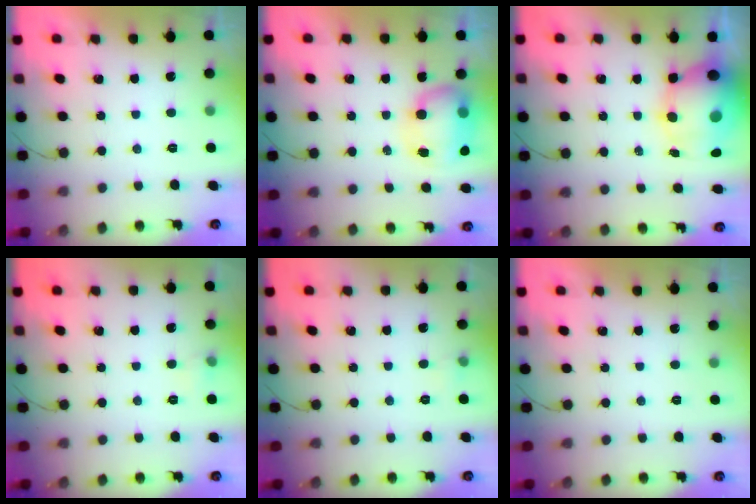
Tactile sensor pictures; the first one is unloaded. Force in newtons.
{"total": 9.0, "press": 8.8, "slide": 1.7}
{"total": 13.3, "press": 12.9, "slide": 3.0}
{"total": 3.7, "press": 3.5, "slide": 1.1}
{"total": 3.0, "press": 2.7, "slide": 1.3}
{"total": 0.0}